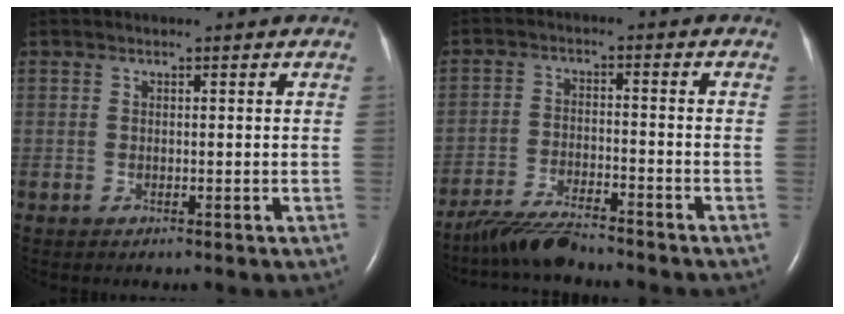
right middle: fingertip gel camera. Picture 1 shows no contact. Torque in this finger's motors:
{"motor_torque": [0.55, -0.77, 0.04, 0.02]}